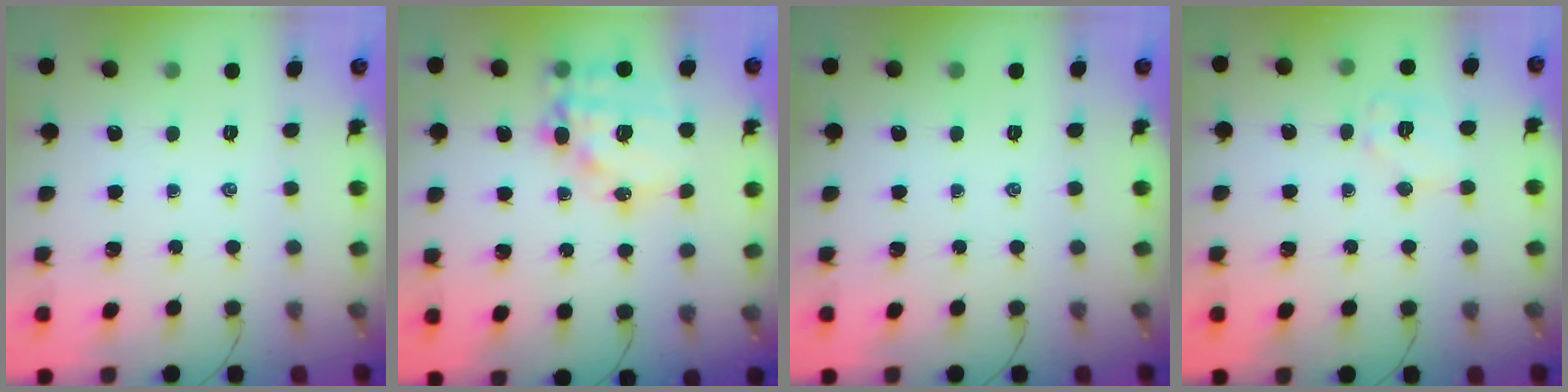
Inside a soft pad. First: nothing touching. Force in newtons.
{"total": 15.7, "press": 15.3, "slide": 3.6}
{"total": 0.0}
{"total": 8.0, "press": 8.0, "slide": 0.7}